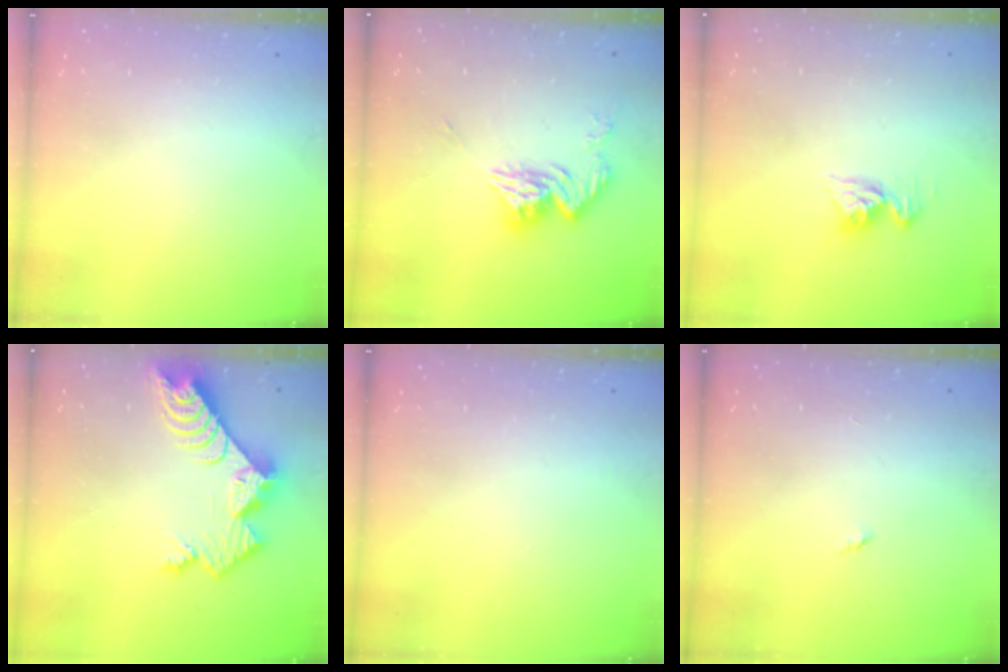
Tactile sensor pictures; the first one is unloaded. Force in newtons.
{"total": 12.8, "press": 12.8, "slide": 1.1}
{"total": 9.6, "press": 9.6, "slide": 1.0}
{"total": 11.2, "press": 11.1, "slide": 0.9}
{"total": 0.0}
{"total": 2.8, "press": 2.8, "slide": 0.4}